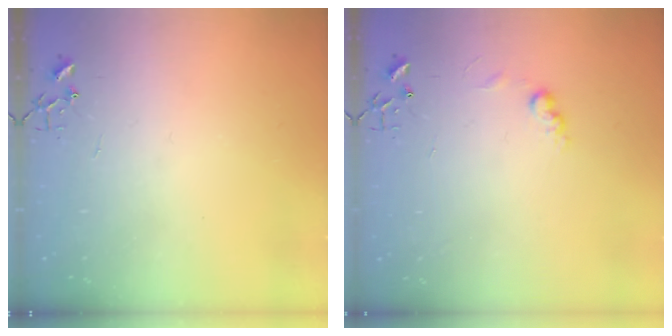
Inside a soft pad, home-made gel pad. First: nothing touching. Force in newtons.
{"total": 6.6, "press": 6.5, "slide": 0.9}